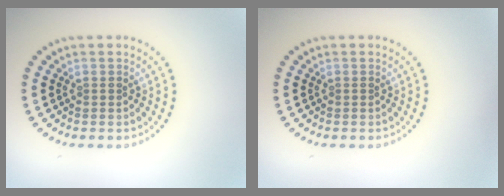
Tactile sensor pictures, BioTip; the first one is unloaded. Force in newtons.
{"total": 0.0}